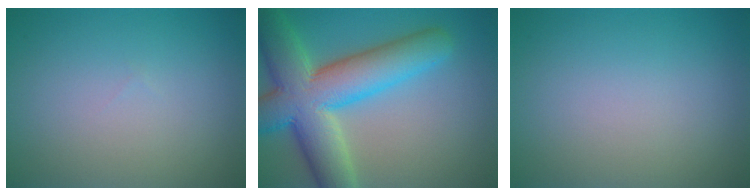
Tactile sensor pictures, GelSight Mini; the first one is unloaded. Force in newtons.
{"total": 11.4, "press": 11.4, "slide": 0.7}
{"total": 0.0}